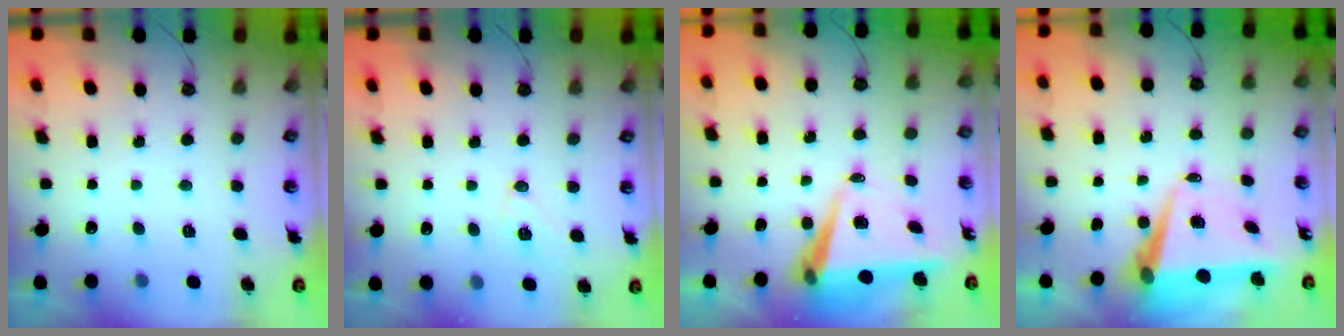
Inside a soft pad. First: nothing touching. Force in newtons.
{"total": 7.6, "press": 6.6, "slide": 3.7}
{"total": 8.1, "press": 6.8, "slide": 4.4}
{"total": 8.4, "press": 7.2, "slide": 4.4}